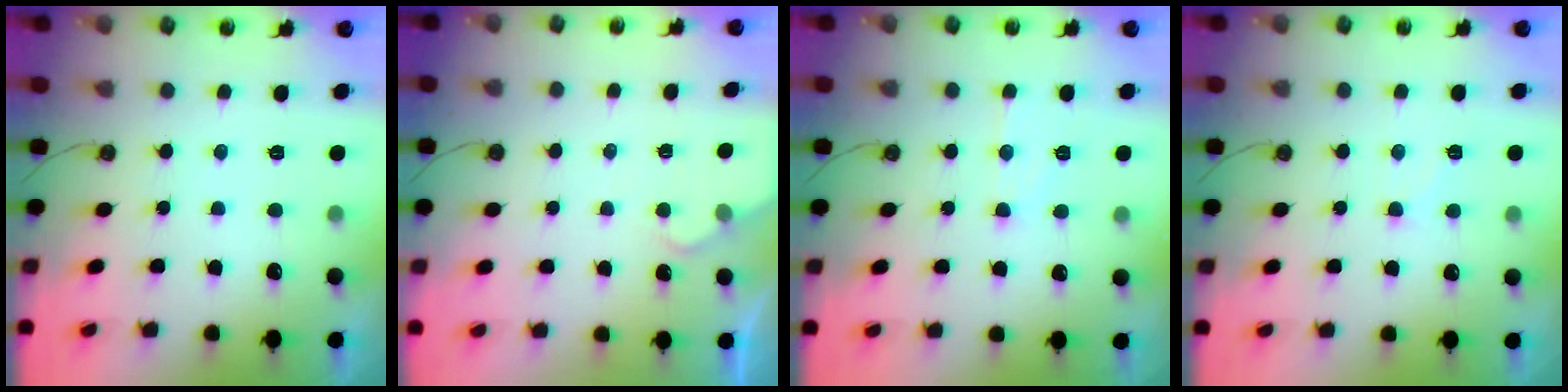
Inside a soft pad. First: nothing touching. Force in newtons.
{"total": 3.4, "press": 3.4, "slide": 0.4}
{"total": 7.3, "press": 7.3, "slide": 0.6}
{"total": 6.3, "press": 6.3, "slide": 0.6}